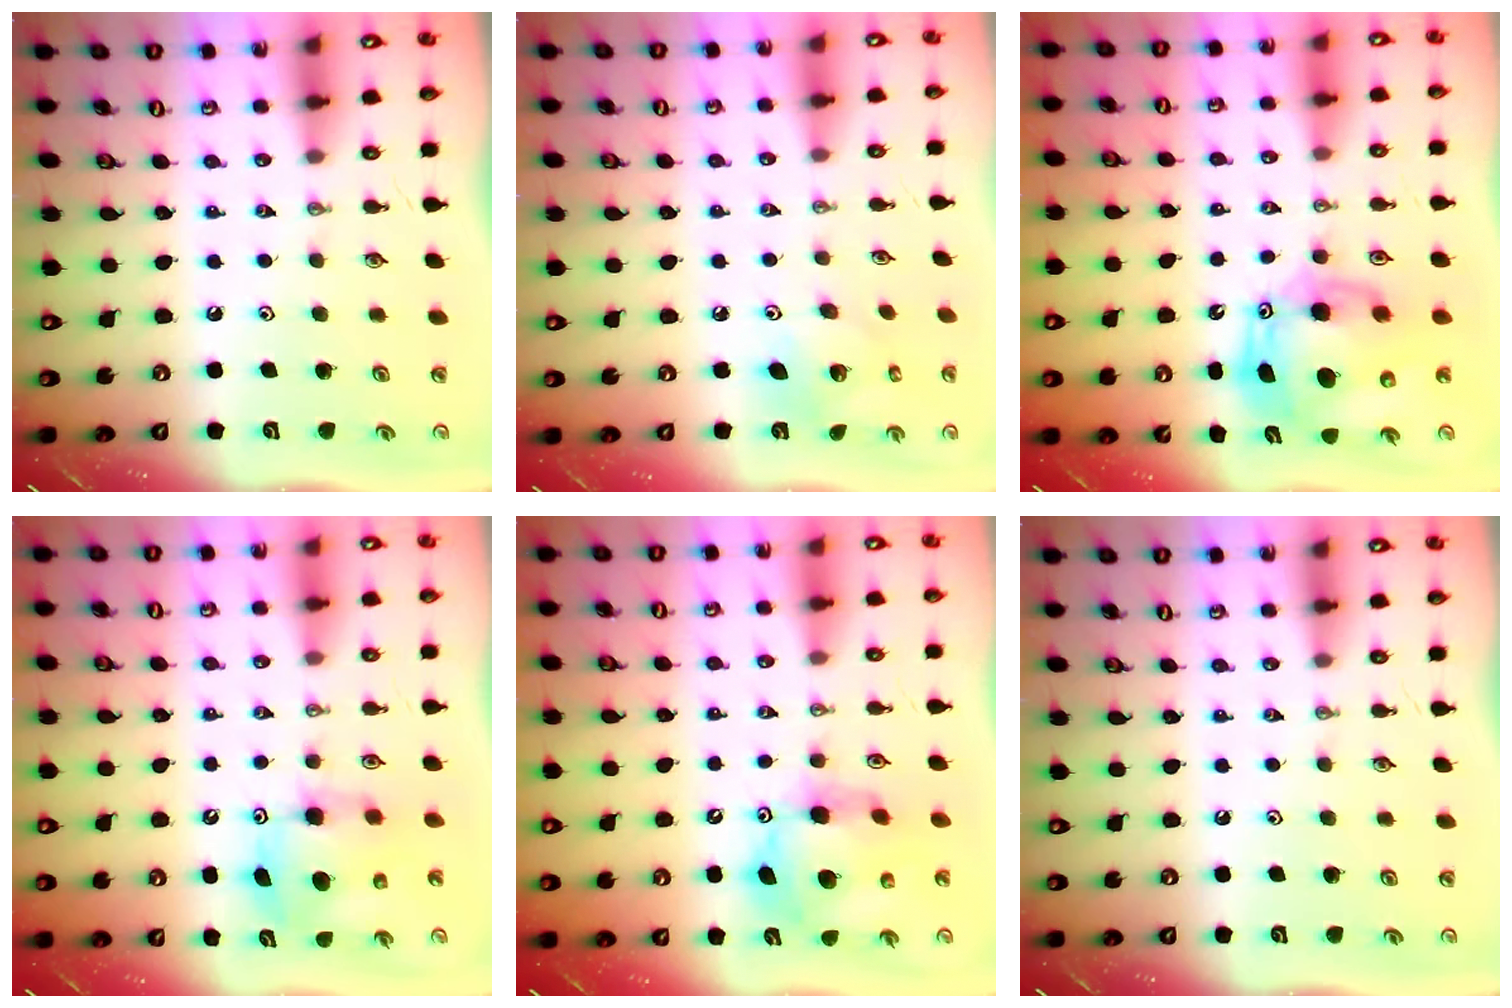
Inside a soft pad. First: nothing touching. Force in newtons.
{"total": 7.8, "press": 7.8, "slide": 0.1}
{"total": 14.2, "press": 14.0, "slide": 2.6}
{"total": 7.9, "press": 7.8, "slide": 0.3}
{"total": 12.9, "press": 12.9, "slide": 1.0}
{"total": 0.0}